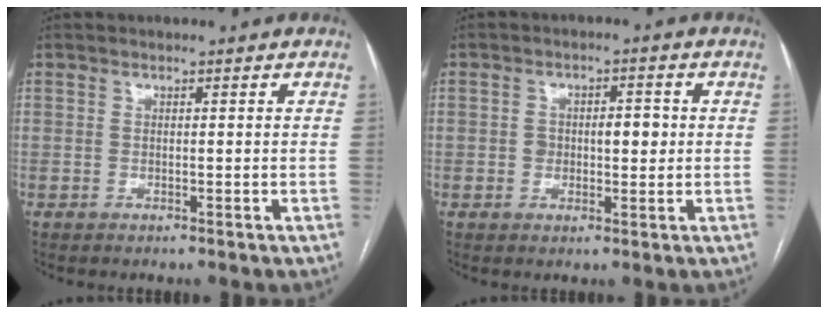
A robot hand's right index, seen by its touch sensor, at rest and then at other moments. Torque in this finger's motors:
{"motor_torque": [0.58, 0.34, 0.08, 0.04]}